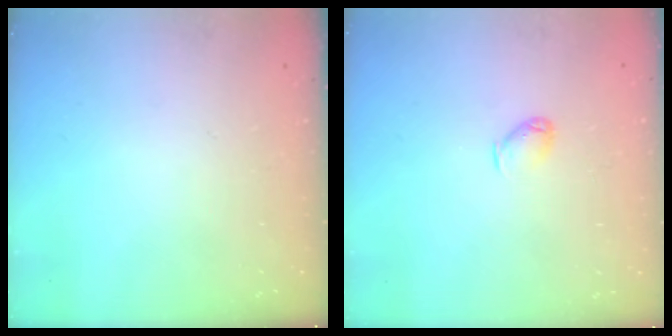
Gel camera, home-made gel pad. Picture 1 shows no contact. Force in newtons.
{"total": 3.5, "press": 3.4, "slide": 0.6}